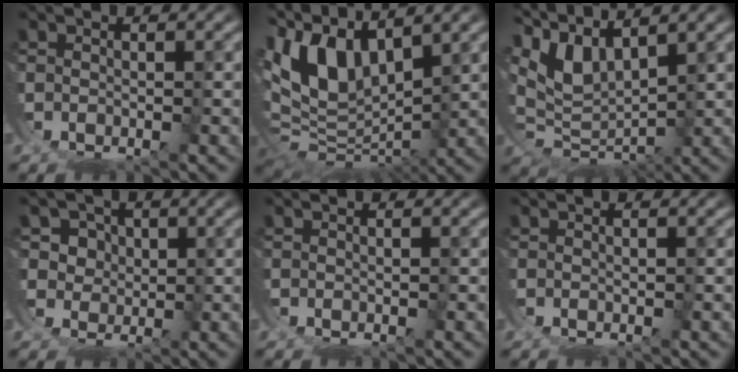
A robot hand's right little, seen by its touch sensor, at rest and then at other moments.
{"total": 11.4, "force": [0.4, 7.8, 8.3], "torque": [-0.185, -0.047, 0.023]}
{"total": 10.7, "force": [1.6, 7.8, 7.2], "torque": [-0.161, -0.031, 0.033]}
{"total": 7.1, "force": [1.1, 6.4, 3.0], "torque": [-0.090, -0.027, 0.021]}
{"total": 0.0}
{"total": 0.0}